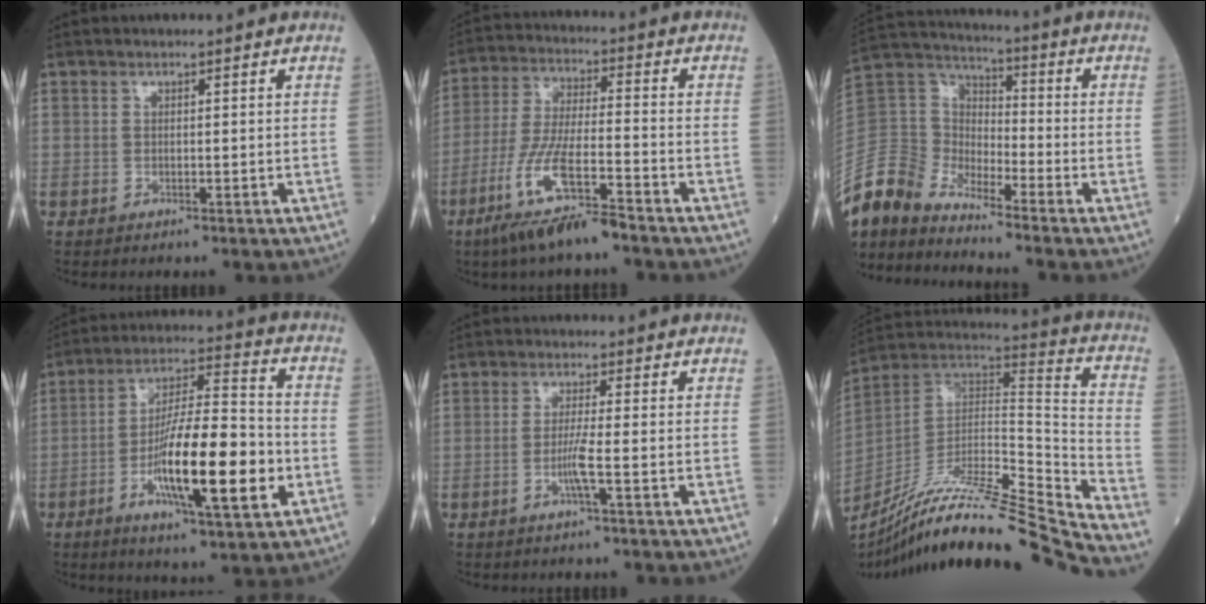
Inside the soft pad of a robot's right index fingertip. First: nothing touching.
{"total": 11.2, "force": [-7.2, 0.8, 8.6], "torque": [-0.178, -0.026, -0.139]}
{"total": 14.1, "force": [-13.0, 4.2, 3.5], "torque": [-0.091, 0.047, -0.263]}
{"total": 17.2, "force": [-4.8, 2.6, 16.3], "torque": [-0.289, -0.006, -0.080]}
{"total": 3.3, "force": [-1.2, -0.7, 3.0], "torque": [-0.061, -0.005, -0.027]}
{"total": 27.2, "force": [-23.9, -1.3, 12.9], "torque": [-0.192, -0.025, -0.392]}